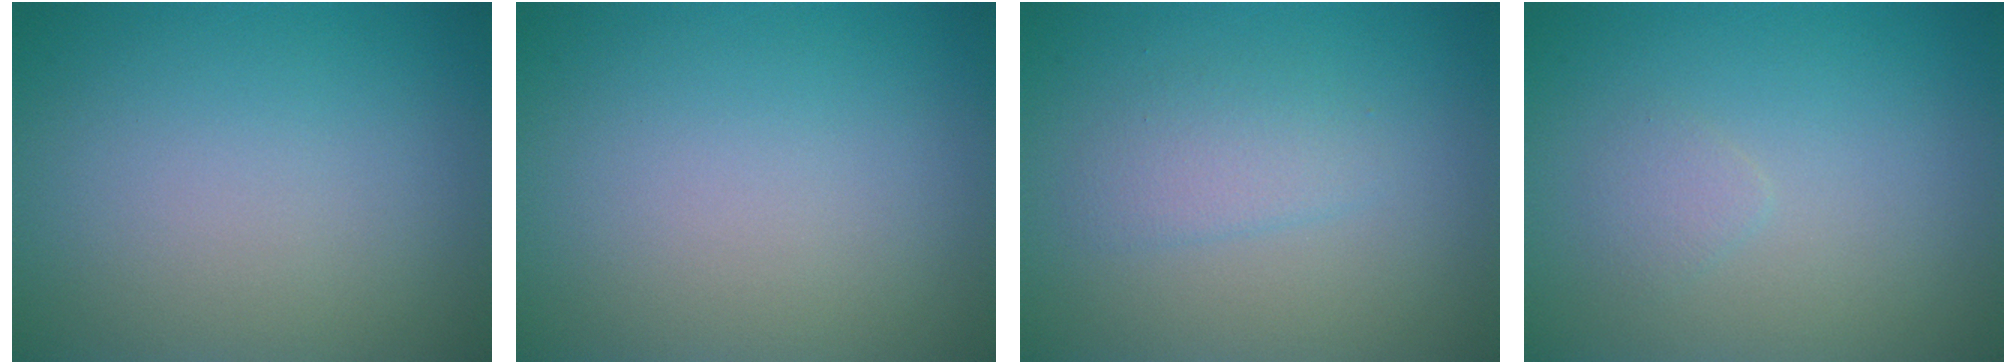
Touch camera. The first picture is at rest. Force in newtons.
{"total": 0.0}
{"total": 1.8, "press": 1.8, "slide": 0.1}
{"total": 0.9, "press": 0.9, "slide": 0.0}